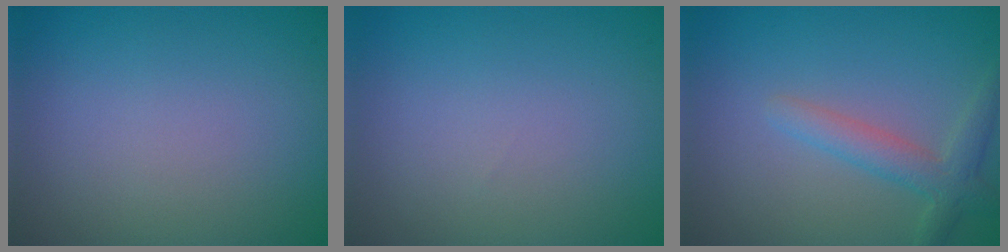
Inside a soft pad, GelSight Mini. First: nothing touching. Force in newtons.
{"total": 0.0}
{"total": 2.8, "press": 2.8, "slide": 0.3}